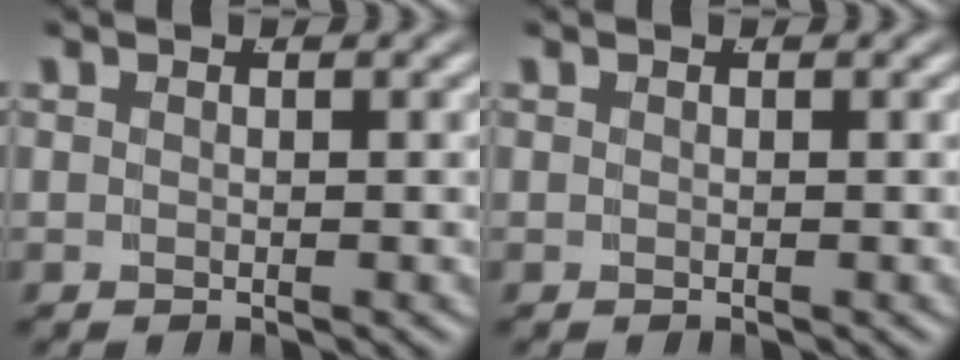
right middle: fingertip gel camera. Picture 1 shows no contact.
{"total": 0.0}